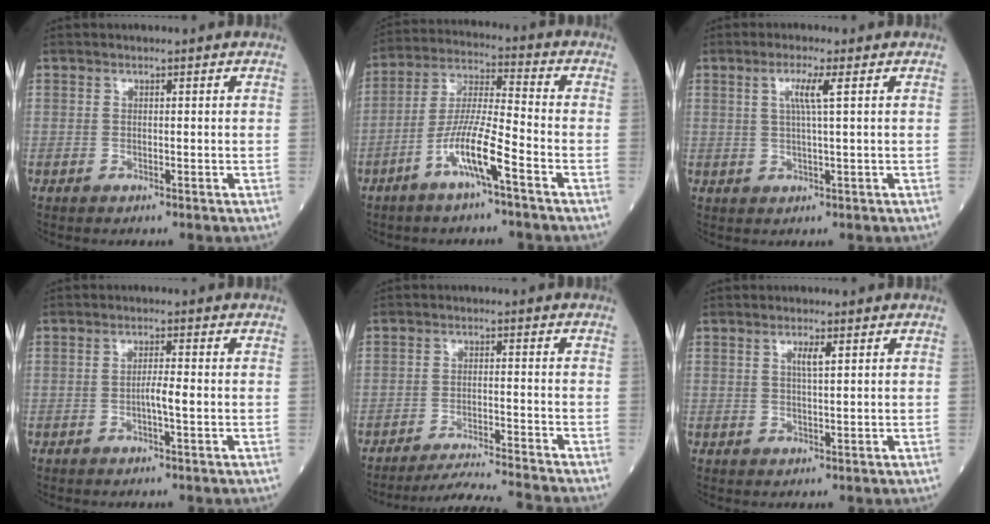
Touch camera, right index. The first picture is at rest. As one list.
[{"total": 9.2, "force": [-4.8, 0.3, 7.9], "torque": [-0.156, 0.003, -0.096]}, {"total": 3.6, "force": [1.2, -0.6, 3.3], "torque": [-0.068, 0.001, 0.021]}, {"total": 2.4, "force": [-0.6, -0.1, 2.3], "torque": [-0.040, 0.001, -0.012]}, {"total": 9.8, "force": [-9.3, -2.5, 1.9], "torque": [-0.021, -0.015, -0.151]}, {"total": 2.1, "force": [0.9, 0.1, 1.9], "torque": [-0.038, -0.002, 0.015]}]